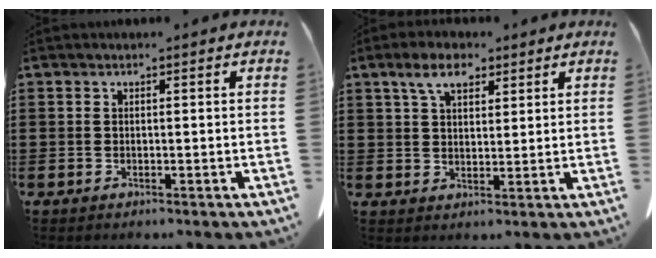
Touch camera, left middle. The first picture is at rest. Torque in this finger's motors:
{"motor_torque": [0.01, 0.03, -0.16, -0.06]}